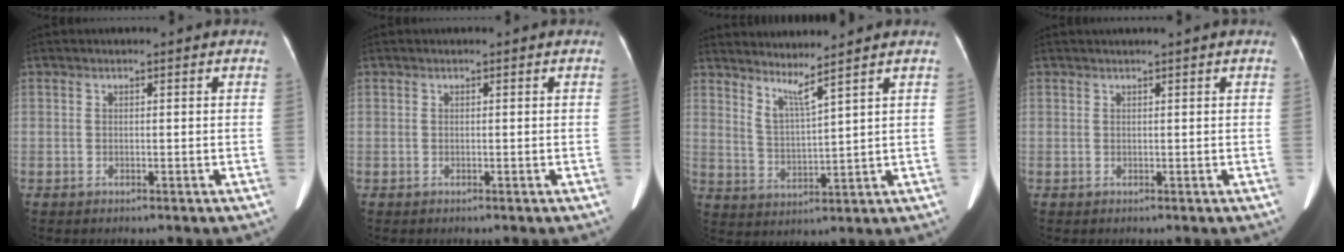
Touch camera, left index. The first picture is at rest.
{"total": 0.0}
{"total": 4.4, "force": [3.6, -1.3, 2.1], "torque": [-0.050, -0.024, 0.077]}
{"total": 1.6, "force": [1.4, -0.4, 0.8], "torque": [-0.009, 0.013, 0.030]}